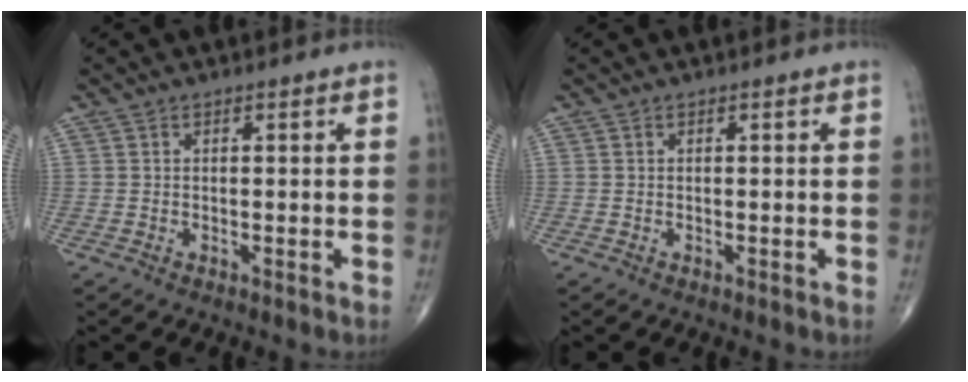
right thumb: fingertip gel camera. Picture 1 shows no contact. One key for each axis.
{"total": 0.0}